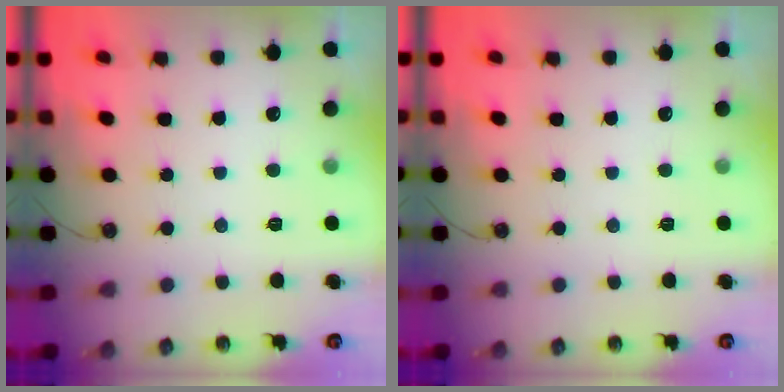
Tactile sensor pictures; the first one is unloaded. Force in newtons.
{"total": 0.0}